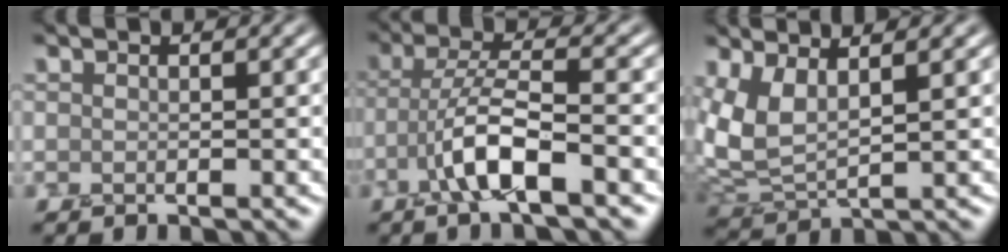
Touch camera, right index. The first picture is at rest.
{"total": 5.5, "force": [-2.7, 1.1, 4.7], "torque": [-0.093, 0.008, -0.058]}
{"total": 4.0, "force": [1.8, 1.5, 3.2], "torque": [-0.084, -0.004, 0.041]}